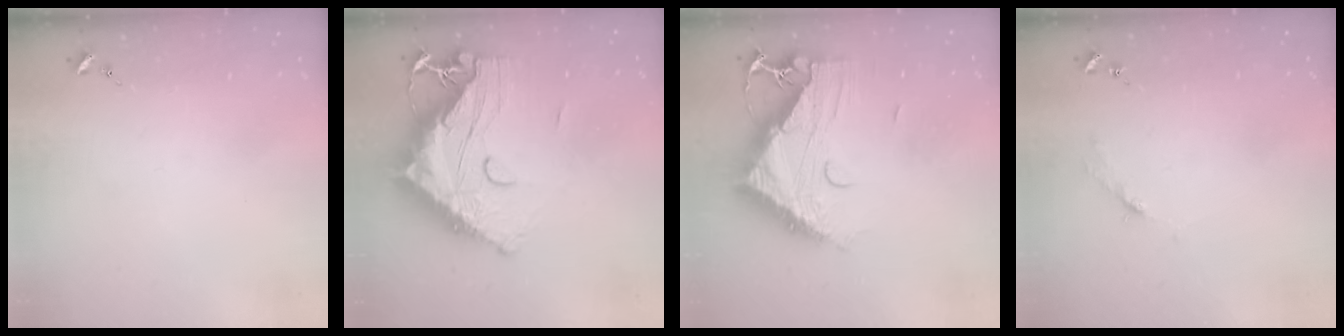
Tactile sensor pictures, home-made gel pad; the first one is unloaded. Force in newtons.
{"total": 22.9, "press": 22.7, "slide": 2.4}
{"total": 15.7, "press": 15.6, "slide": 1.5}
{"total": 2.7, "press": 2.7, "slide": 0.4}